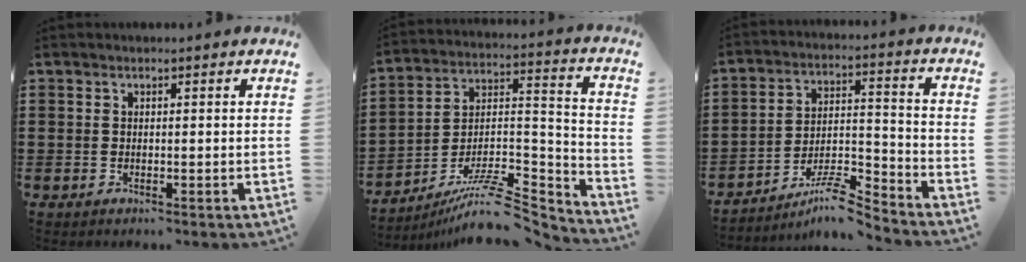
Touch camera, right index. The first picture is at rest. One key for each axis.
{"total": 10.3, "fx": -8.1, "fy": 2.8, "fz": 5.6, "tx": -0.088, "ty": 0.019, "tz": -0.155}
{"total": 8.3, "fx": -7.1, "fy": 1.5, "fz": 4.1, "tx": -0.064, "ty": 0.019, "tz": -0.133}